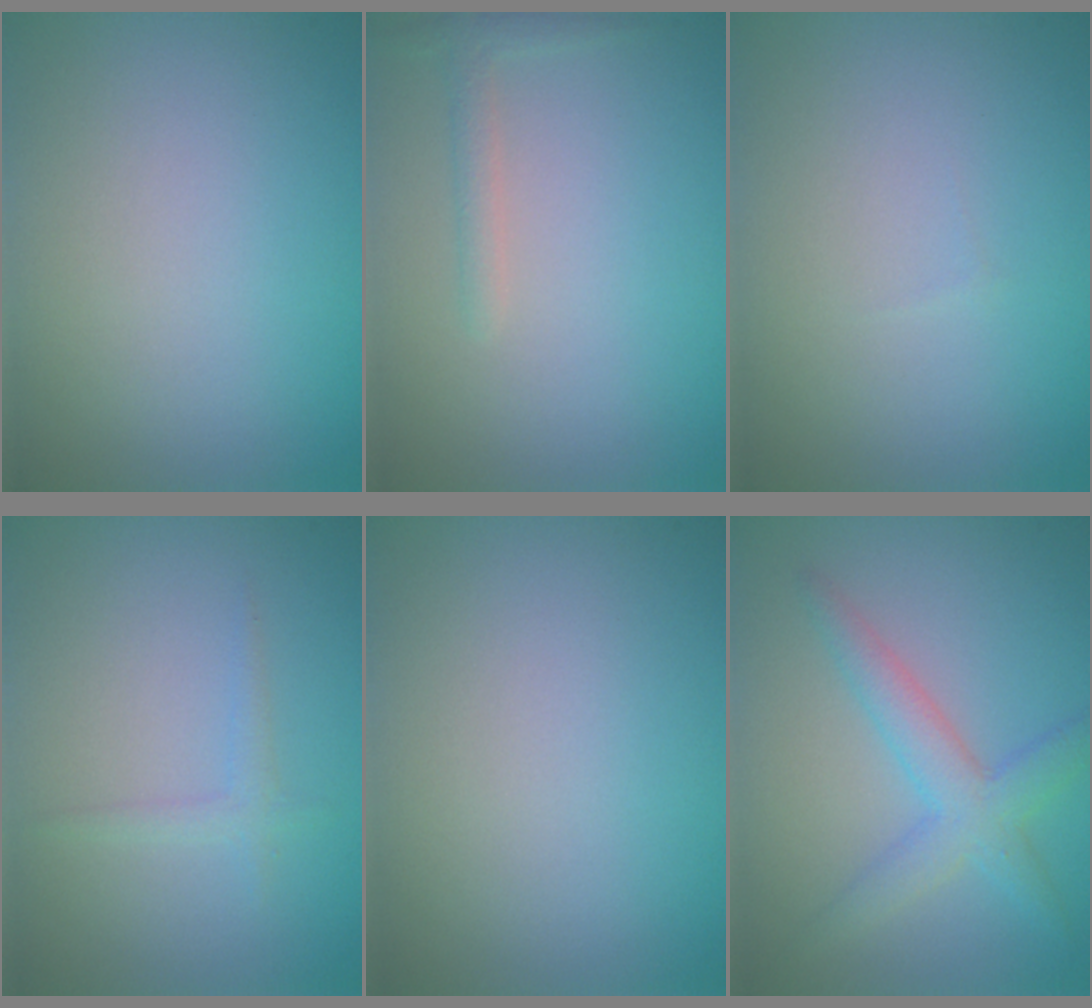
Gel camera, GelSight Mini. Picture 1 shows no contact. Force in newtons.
{"total": 1.3, "press": 1.3, "slide": 0.1}
{"total": 0.0}
{"total": 1.0, "press": 1.0, "slide": 0.1}
{"total": 0.0}
{"total": 3.6, "press": 3.6, "slide": 0.0}